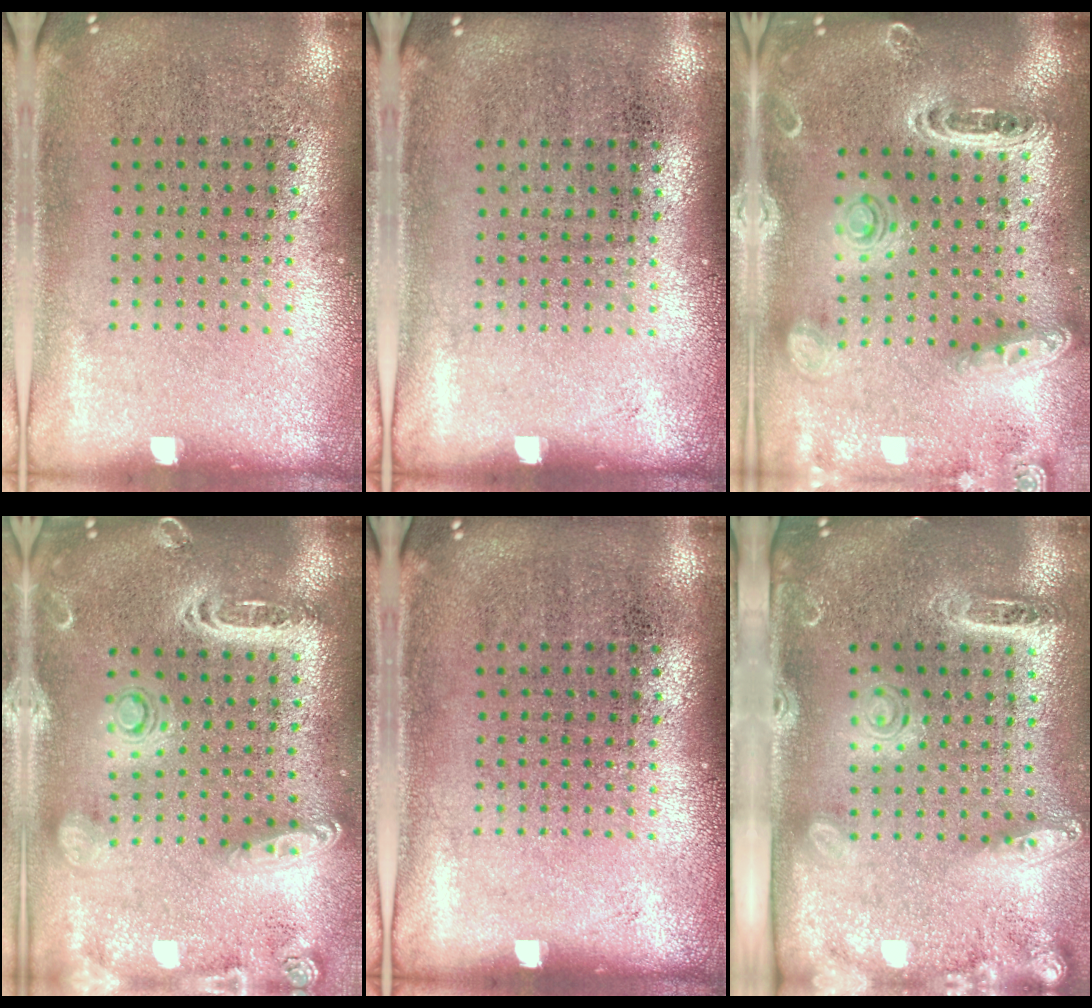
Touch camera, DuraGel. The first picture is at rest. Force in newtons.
{"total": 0.0}
{"total": 1.9, "press": 1.9, "slide": 0.4}
{"total": 2.7, "press": 2.3, "slide": 1.4}
{"total": 0.0}
{"total": 2.6, "press": 2.0, "slide": 1.7}